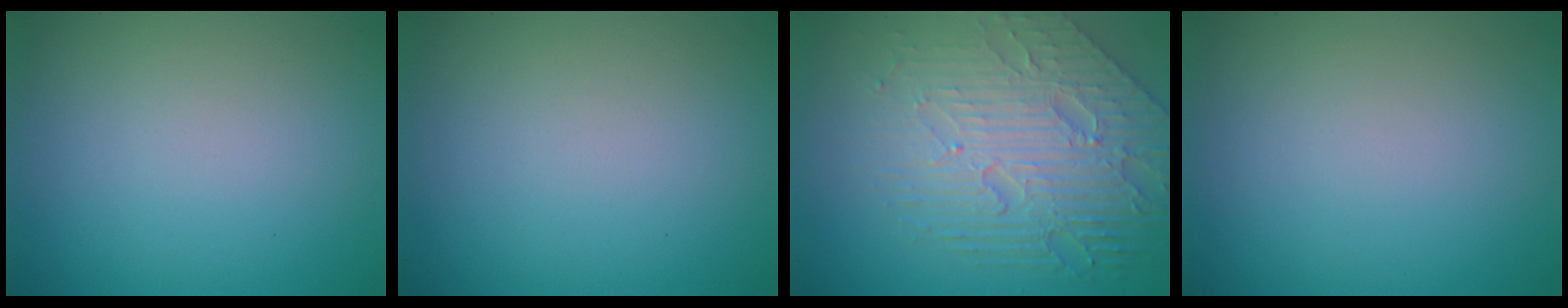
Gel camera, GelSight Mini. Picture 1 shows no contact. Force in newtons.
{"total": 0.0}
{"total": 7.3, "press": 5.5, "slide": 4.8}
{"total": 0.0}